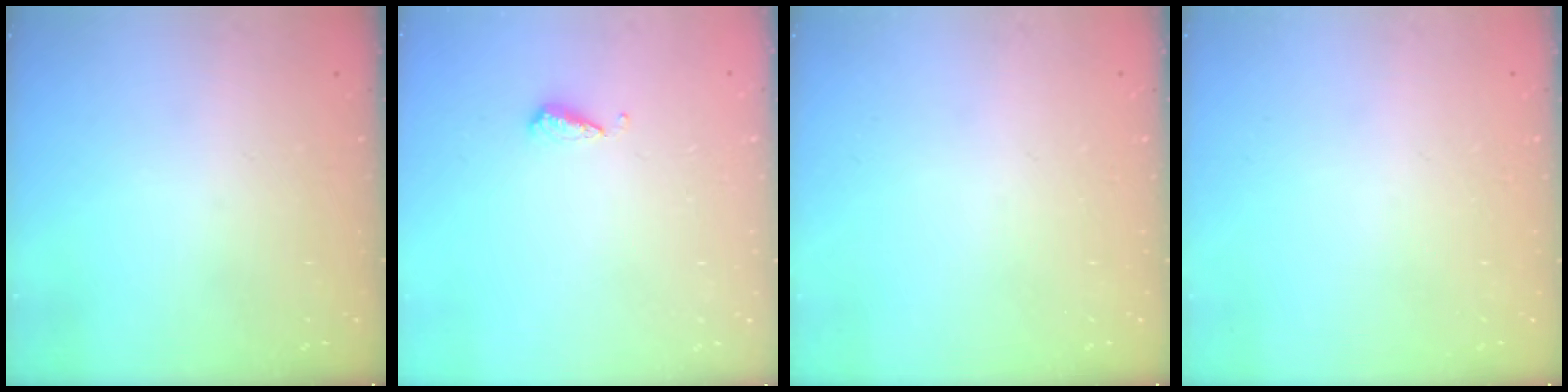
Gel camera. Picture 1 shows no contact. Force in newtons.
{"total": 3.6, "press": 3.6, "slide": 0.3}
{"total": 0.0}
{"total": 0.0}